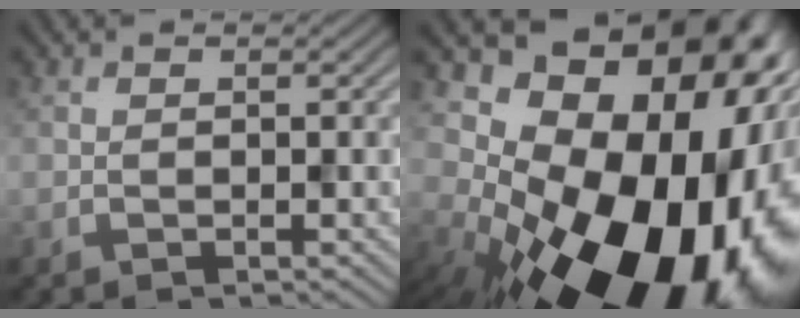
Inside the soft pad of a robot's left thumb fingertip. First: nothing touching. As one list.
[{"total": 22.4, "force": [-2.0, 15.9, 15.6], "torque": [-0.283, -0.048, -0.018]}]